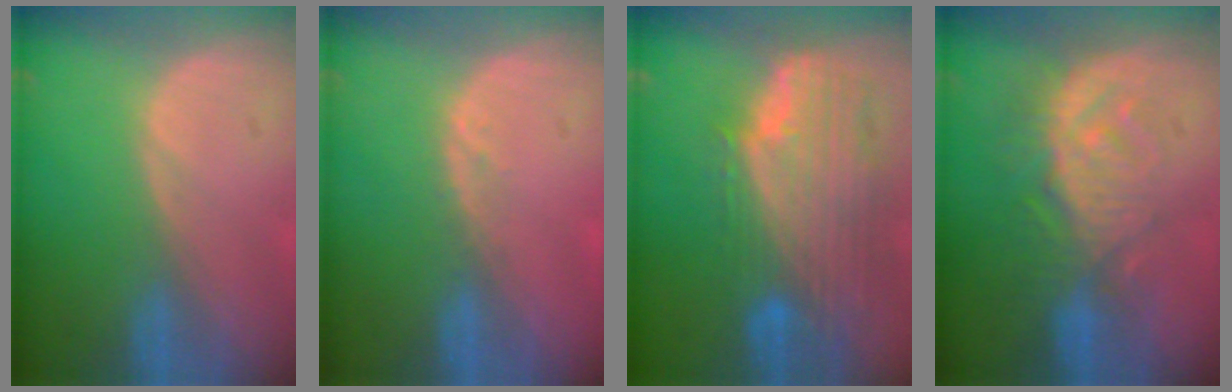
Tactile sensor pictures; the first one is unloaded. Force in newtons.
{"total": 1.3, "press": 1.2, "slide": 0.6}
{"total": 11.5, "press": 9.8, "slide": 6.0}
{"total": 9.2, "press": 8.3, "slide": 4.0}